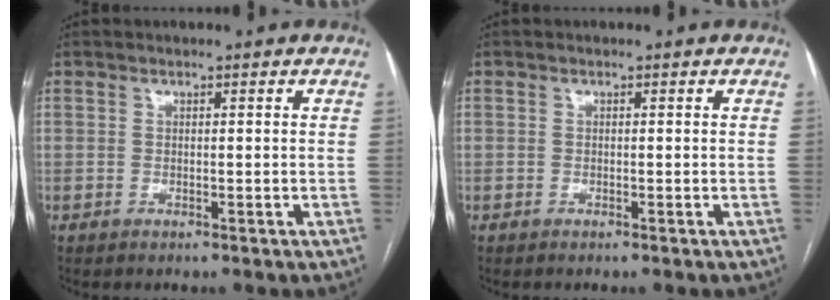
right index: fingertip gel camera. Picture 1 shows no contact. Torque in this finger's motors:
{"motor_torque": [-0.10, 0.15, -0.63, -0.19]}